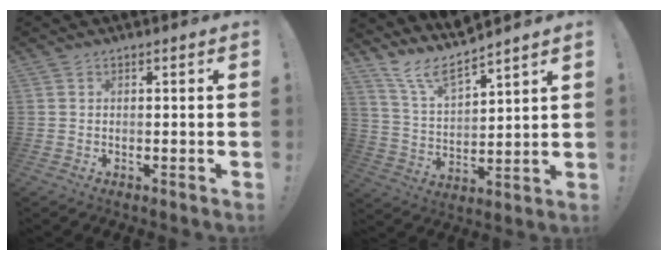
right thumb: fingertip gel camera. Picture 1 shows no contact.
{"total": 10.4, "force": [9.2, 2.1, 4.2], "torque": [-0.096, -0.073, 0.166]}